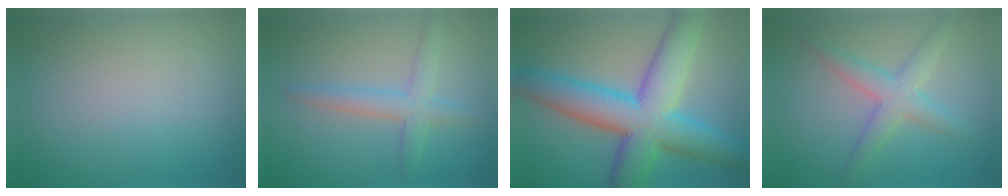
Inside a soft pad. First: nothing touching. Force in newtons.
{"total": 3.0, "press": 3.0, "slide": 0.1}
{"total": 11.1, "press": 11.1, "slide": 0.4}
{"total": 3.5, "press": 3.5, "slide": 0.0}